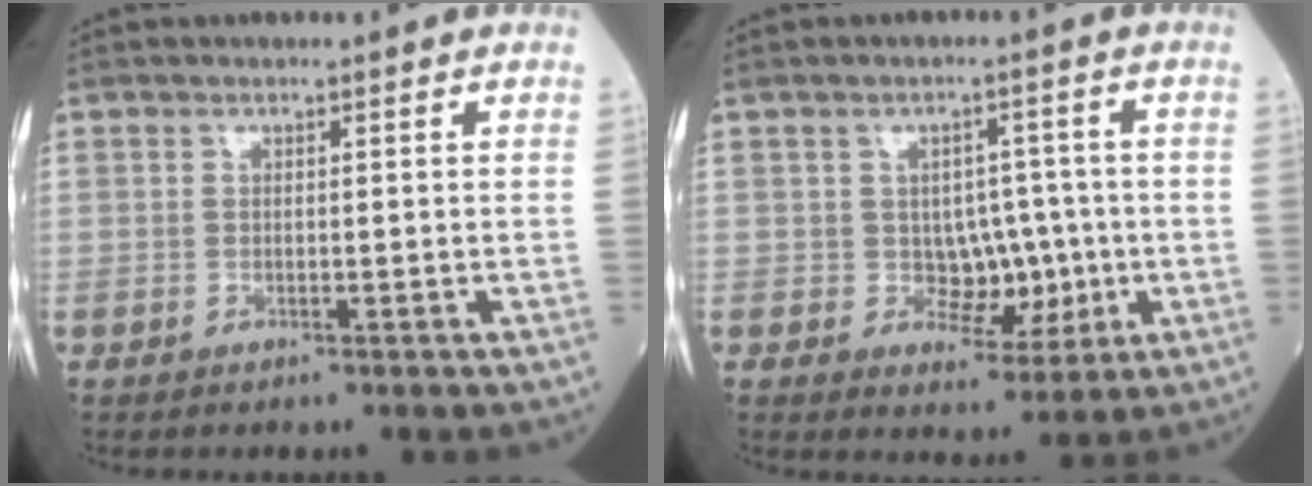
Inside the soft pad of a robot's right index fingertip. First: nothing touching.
{"total": 5.7, "force": [-0.5, 4.1, 4.0], "torque": [-0.044, 0.011, 0.005]}